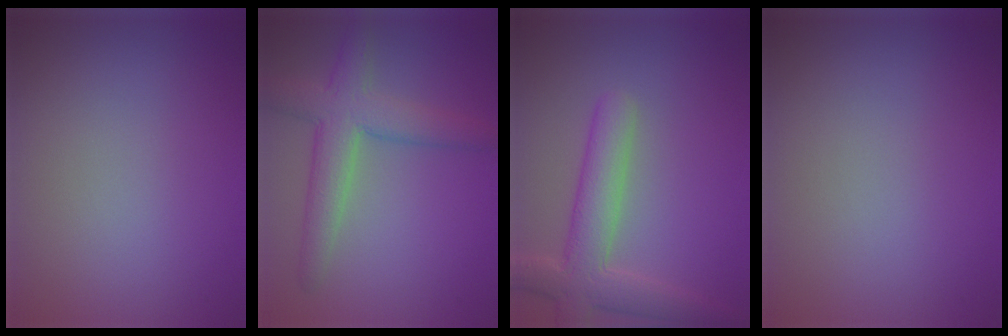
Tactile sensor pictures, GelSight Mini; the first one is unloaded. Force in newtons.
{"total": 5.2, "press": 5.2, "slide": 0.2}
{"total": 5.1, "press": 5.1, "slide": 0.2}
{"total": 0.0}